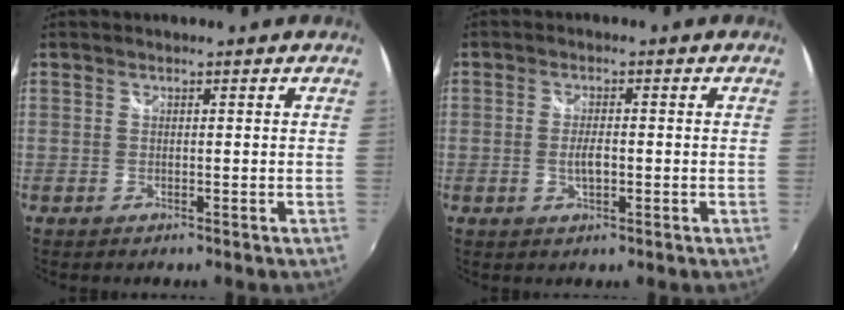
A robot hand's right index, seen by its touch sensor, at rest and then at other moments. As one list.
[{"total": 3.1, "force": [-0.6, 1.2, 2.7], "torque": [-0.051, -0.003, -0.011]}]